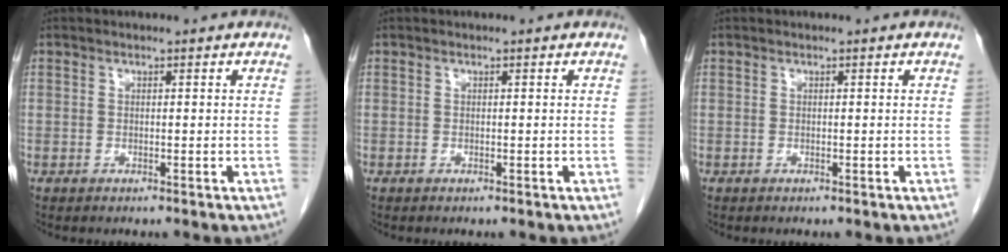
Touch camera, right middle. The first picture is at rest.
{"total": 0.0}
{"total": 0.0}